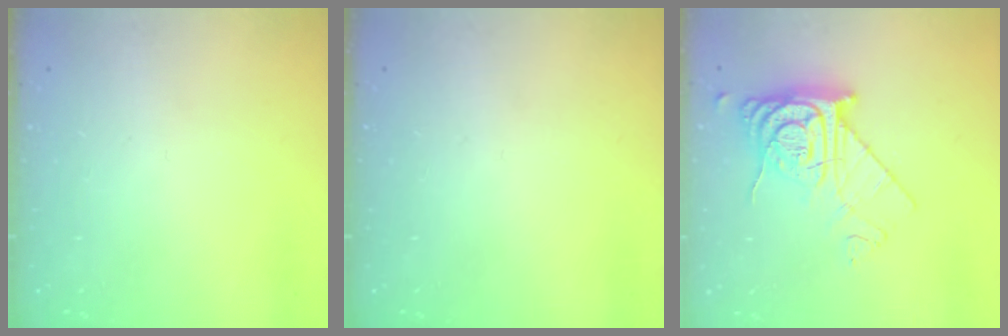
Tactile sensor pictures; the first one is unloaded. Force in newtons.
{"total": 0.0}
{"total": 13.2, "press": 13.1, "slide": 1.4}